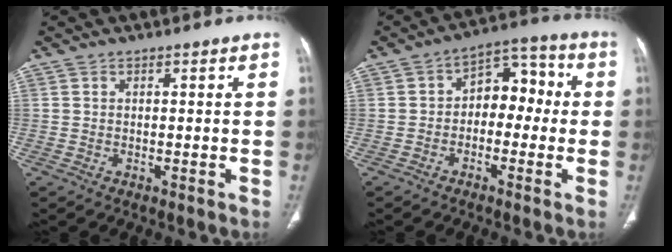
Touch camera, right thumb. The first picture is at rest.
{"total": 8.8, "force": [-0.7, 6.0, 6.3], "torque": [-0.046, 0.045, -0.027]}